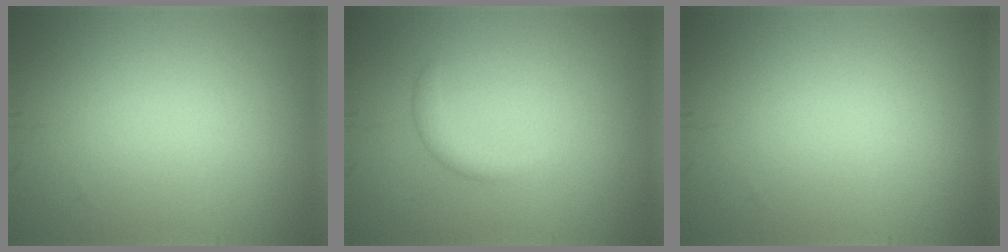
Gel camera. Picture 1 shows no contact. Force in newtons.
{"total": 1.5, "press": 1.5, "slide": 0.1}
{"total": 0.0}